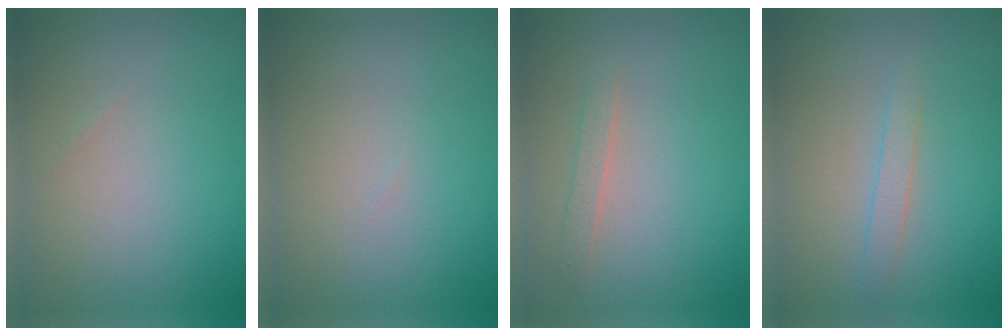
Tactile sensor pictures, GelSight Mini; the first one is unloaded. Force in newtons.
{"total": 0.0}
{"total": 1.2, "press": 1.2, "slide": 0.1}
{"total": 1.3, "press": 1.3, "slide": 0.0}